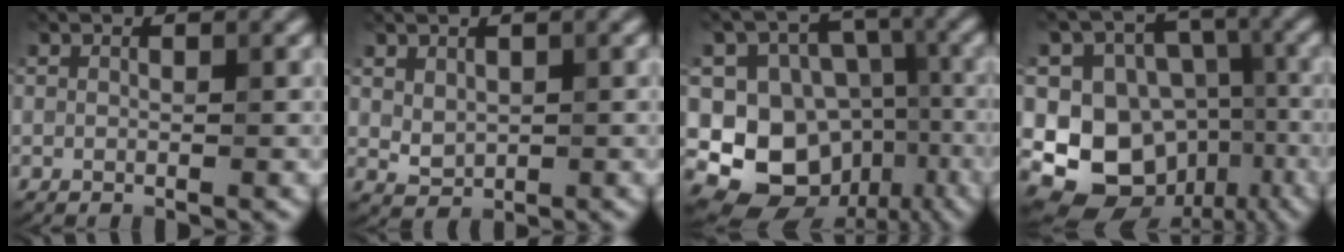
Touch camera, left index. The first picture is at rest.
{"total": 1.7, "force": [0.6, 1.3, 0.9], "torque": [-0.018, -0.005, 0.018]}
{"total": 10.8, "force": [-2.5, 9.4, 4.7], "torque": [-0.073, 0.003, -0.052]}
{"total": 10.4, "force": [-1.9, 9.0, 4.8], "torque": [-0.071, 0.000, -0.041]}